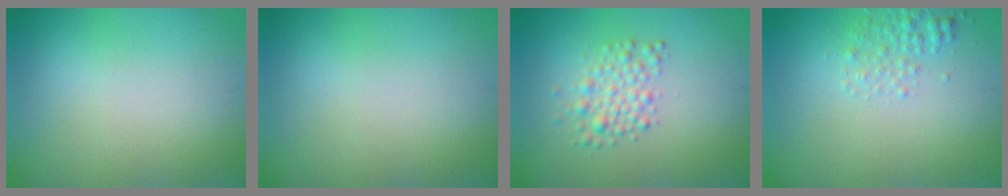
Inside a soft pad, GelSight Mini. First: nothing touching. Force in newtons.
{"total": 0.0}
{"total": 2.4, "press": 2.4, "slide": 0.1}
{"total": 1.8, "press": 1.8, "slide": 0.1}